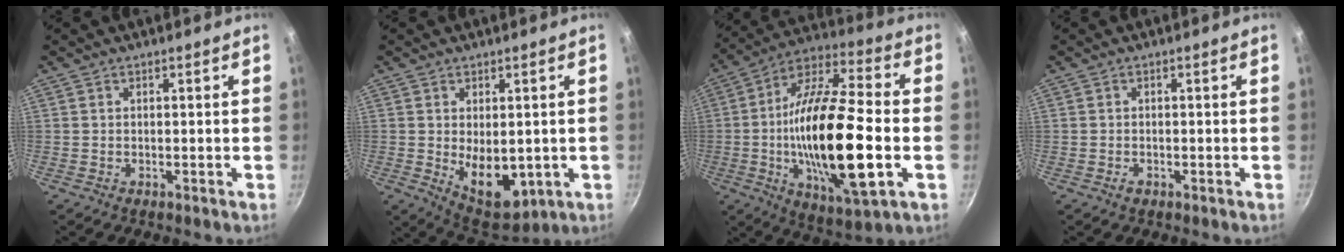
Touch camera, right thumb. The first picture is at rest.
{"total": 10.0, "force": [-0.7, 5.9, 8.1], "torque": [-0.097, -0.021, 0.012]}
{"total": 26.5, "force": [-3.8, 8.7, 24.7], "torque": [-0.452, 0.014, -0.073]}
{"total": 0.8, "force": [-0.5, 0.5, 0.3], "torque": [-0.006, 0.000, -0.009]}